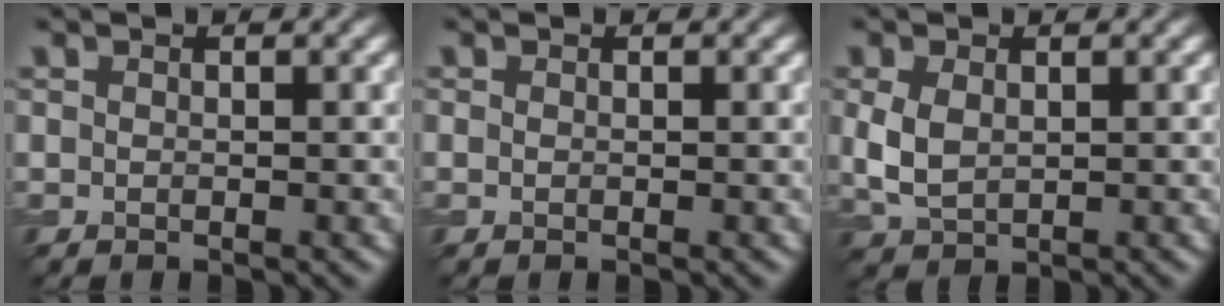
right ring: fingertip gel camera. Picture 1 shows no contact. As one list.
[{"total": 0.0}, {"total": 3.2, "force": [0.4, 2.2, 2.3], "torque": [-0.064, -0.002, 0.013]}]